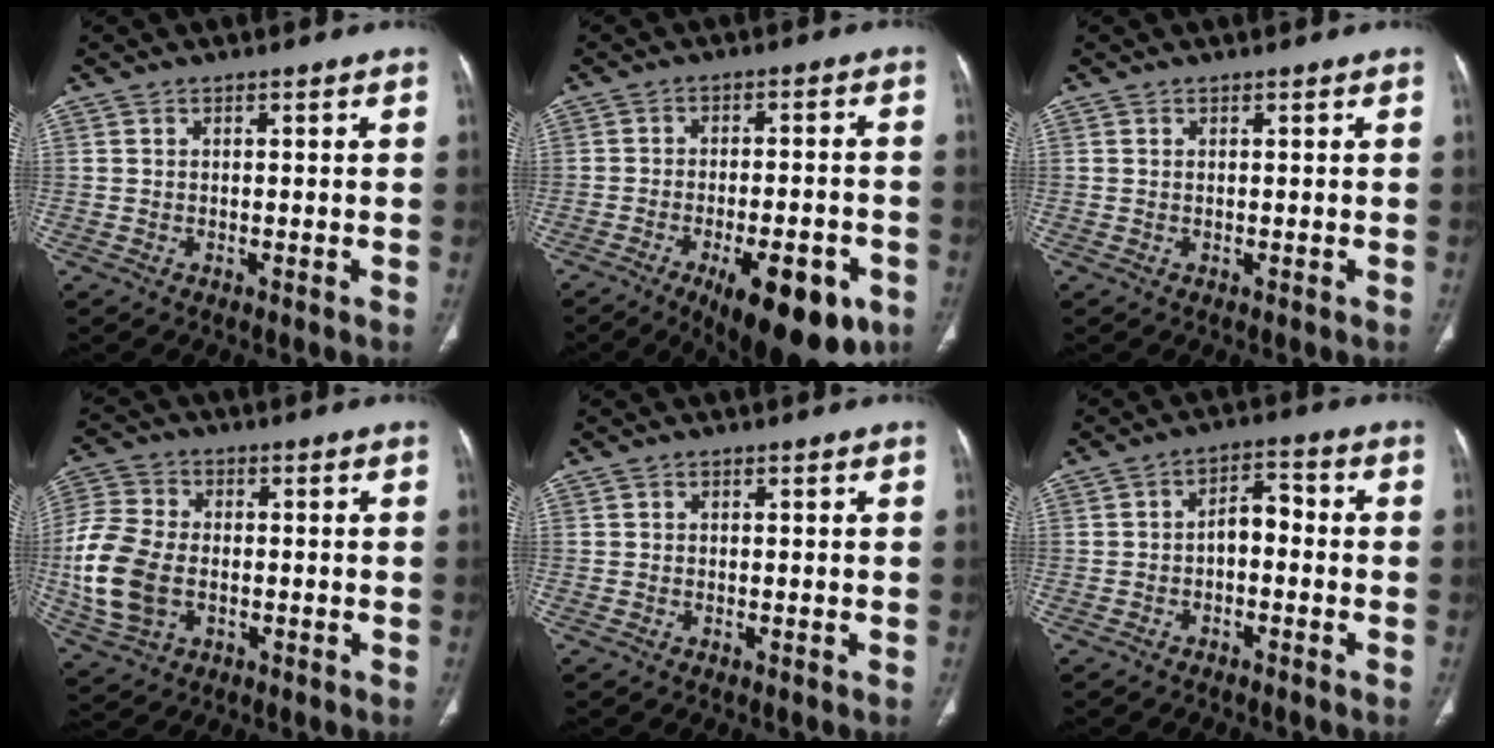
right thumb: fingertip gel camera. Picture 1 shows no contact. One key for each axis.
{"total": 17.2, "fx": -8.6, "fy": 6.6, "fz": 13.4, "tx": -0.147, "ty": 0.027, "tz": -0.110}
{"total": 0.0}
{"total": 14.0, "fx": -2.1, "fy": 9.6, "fz": 10.0, "tx": -0.220, "ty": 0.008, "tz": -0.037}
{"total": 0.0}
{"total": 5.1, "fx": -1.2, "fy": 3.0, "fz": 4.0, "tx": -0.051, "ty": 0.032, "tz": -0.028}